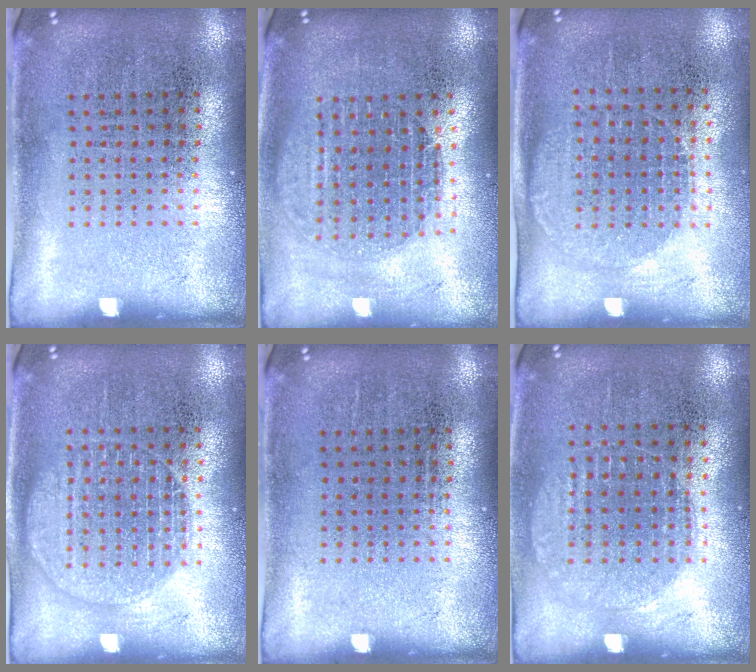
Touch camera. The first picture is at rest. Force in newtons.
{"total": 1.7, "press": 1.5, "slide": 0.8}
{"total": 1.2, "press": 1.1, "slide": 0.6}
{"total": 1.4, "press": 1.4, "slide": 0.2}
{"total": 0.0}
{"total": 0.9, "press": 0.9, "slide": 0.3}